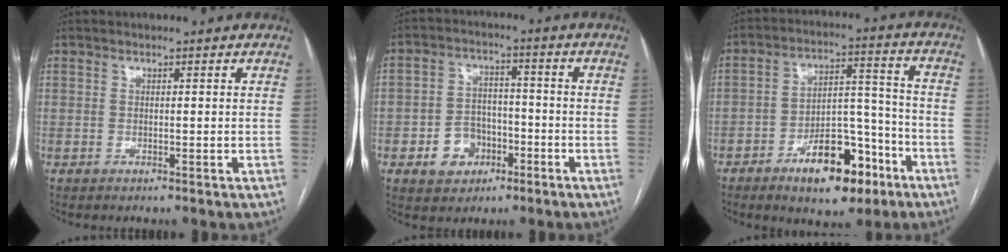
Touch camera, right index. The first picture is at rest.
{"total": 7.1, "force": [-2.8, 5.8, 3.0], "torque": [-0.056, 0.020, -0.037]}
{"total": 13.2, "force": [-7.4, 5.6, 9.3], "torque": [-0.135, 0.024, -0.110]}